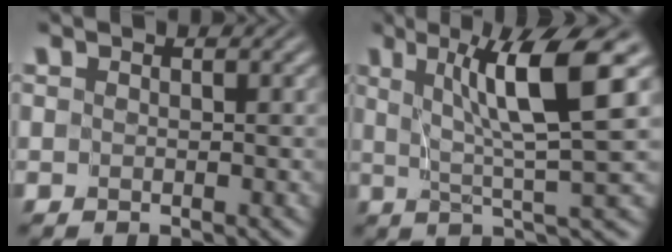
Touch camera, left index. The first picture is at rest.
{"total": 7.8, "force": [2.6, 0.8, 7.3], "torque": [-0.108, 0.007, 0.044]}